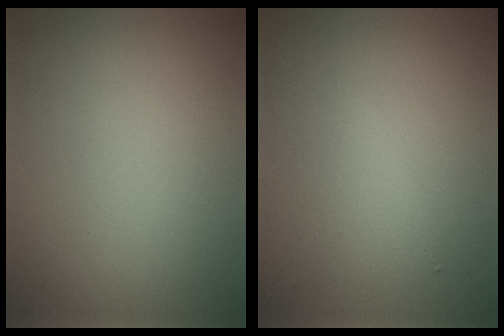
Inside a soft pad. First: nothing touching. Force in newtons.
{"total": 2.0, "press": 2.0, "slide": 0.1}